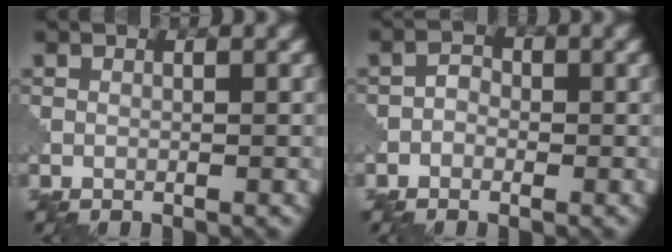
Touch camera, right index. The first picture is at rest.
{"total": 1.4, "force": [-0.7, 1.1, 0.5], "torque": [0.000, 0.005, -0.021]}